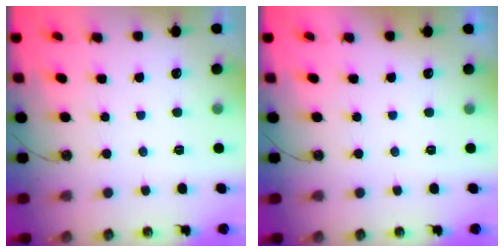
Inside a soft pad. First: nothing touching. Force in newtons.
{"total": 0.0}